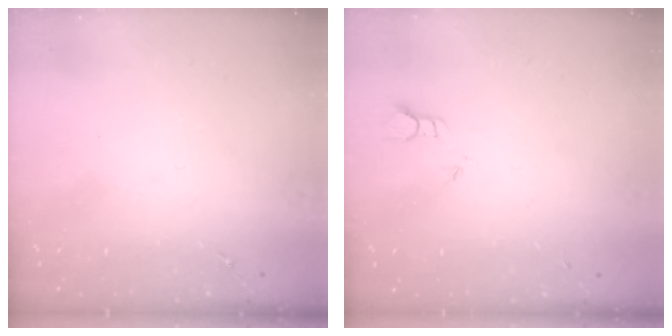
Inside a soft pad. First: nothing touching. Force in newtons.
{"total": 2.0, "press": 2.0, "slide": 0.1}